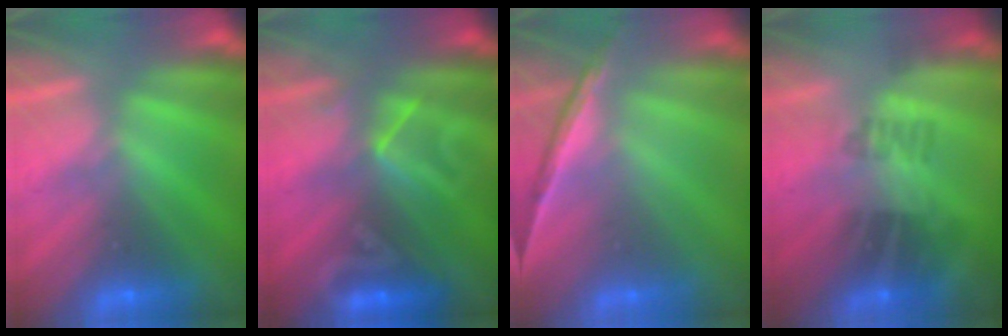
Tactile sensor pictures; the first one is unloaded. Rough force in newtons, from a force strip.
{"total": 2.6}
{"total": 1.6}
{"total": 2.3}